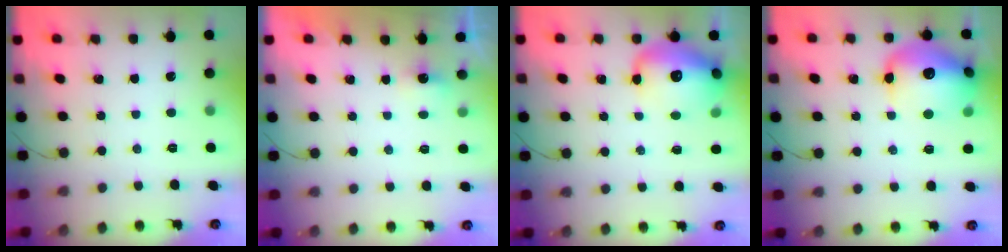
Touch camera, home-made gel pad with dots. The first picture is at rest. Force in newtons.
{"total": 10.0, "press": 2.1, "slide": 9.8}
{"total": 17.5, "press": 17.1, "slide": 4.0}
{"total": 18.5, "press": 18.3, "slide": 2.8}